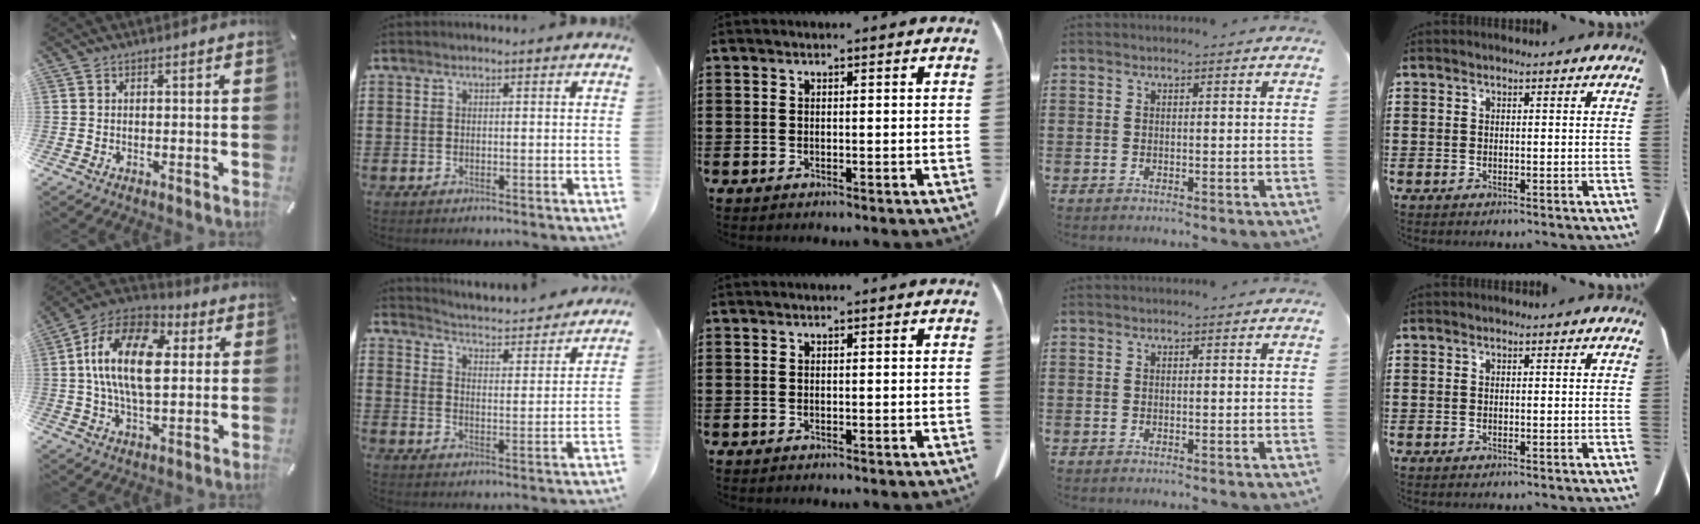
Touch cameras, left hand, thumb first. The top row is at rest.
{"thumb": {"total": 18.4, "force": [2.8, 10.9, 14.6], "torque": [-0.298, 0.008, 0.045]}, "index": {"total": 3.1, "force": [3.1, -0.3, 0.1], "torque": [-0.023, -0.037, 0.044]}}